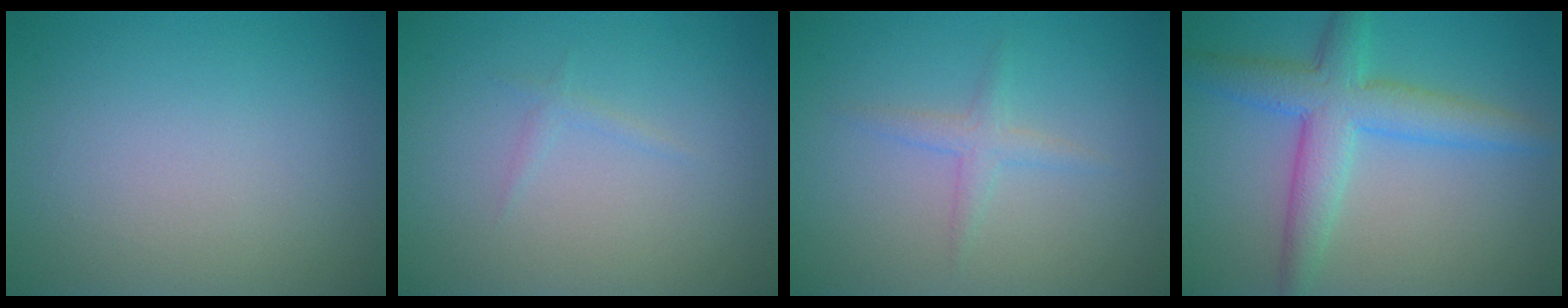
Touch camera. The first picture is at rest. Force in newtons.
{"total": 0.7, "press": 0.7, "slide": 0.1}
{"total": 1.7, "press": 1.7, "slide": 0.1}
{"total": 5.5, "press": 5.5, "slide": 0.0}